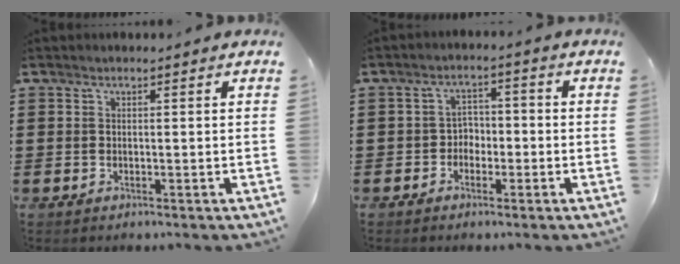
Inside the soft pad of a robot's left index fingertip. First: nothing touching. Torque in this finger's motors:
{"motor_torque": [-0.05, 0.03, 0.09, 0.00]}